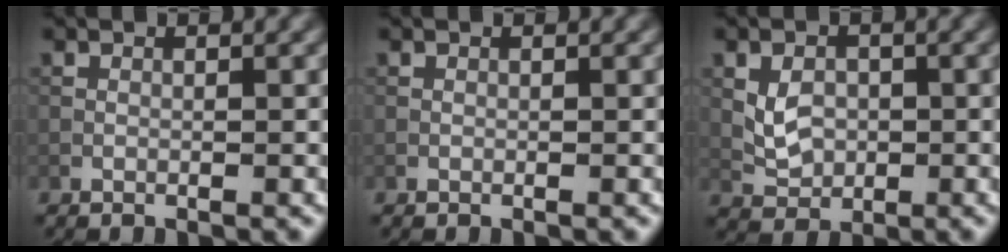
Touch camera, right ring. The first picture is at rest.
{"total": 0.0}
{"total": 2.6, "force": [0.2, 2.1, 1.5], "torque": [-0.033, -0.001, 0.007]}